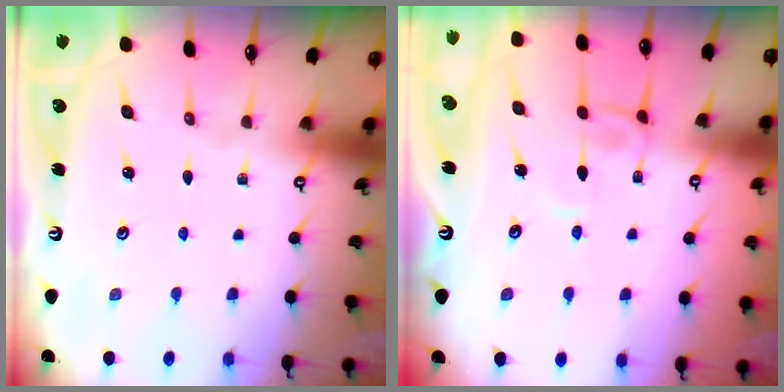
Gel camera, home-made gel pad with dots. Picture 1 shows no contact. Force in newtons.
{"total": 2.9, "press": 2.9, "slide": 0.2}